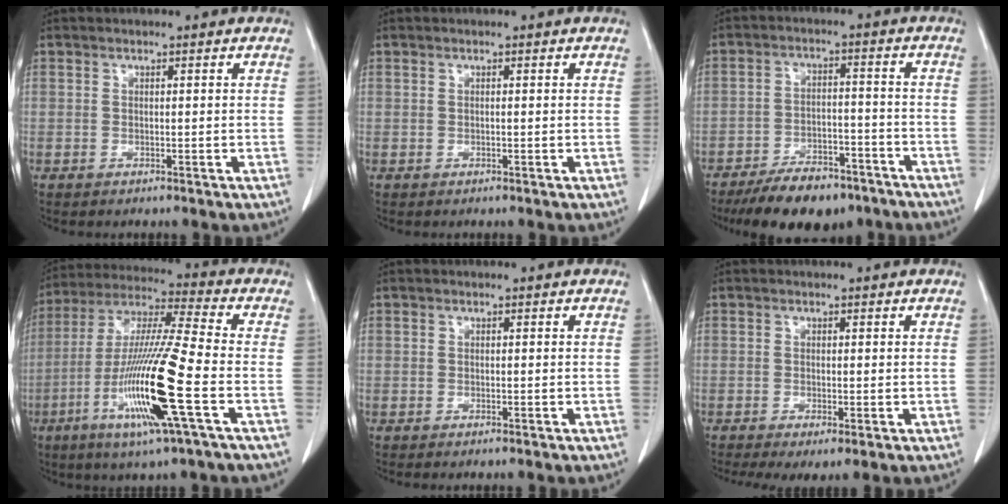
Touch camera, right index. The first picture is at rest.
{"total": 0.0}
{"total": 12.3, "force": [-9.7, 4.8, 5.8], "torque": [-0.086, 0.006, -0.150]}
{"total": 17.7, "force": [-6.0, -0.3, 16.7], "torque": [-0.347, -0.023, -0.118]}
{"total": 0.9, "force": [-0.7, -0.1, 0.5], "torque": [-0.010, 0.000, -0.007]}
{"total": 4.3, "force": [-2.5, 1.0, 3.4], "torque": [-0.057, -0.016, -0.041]}